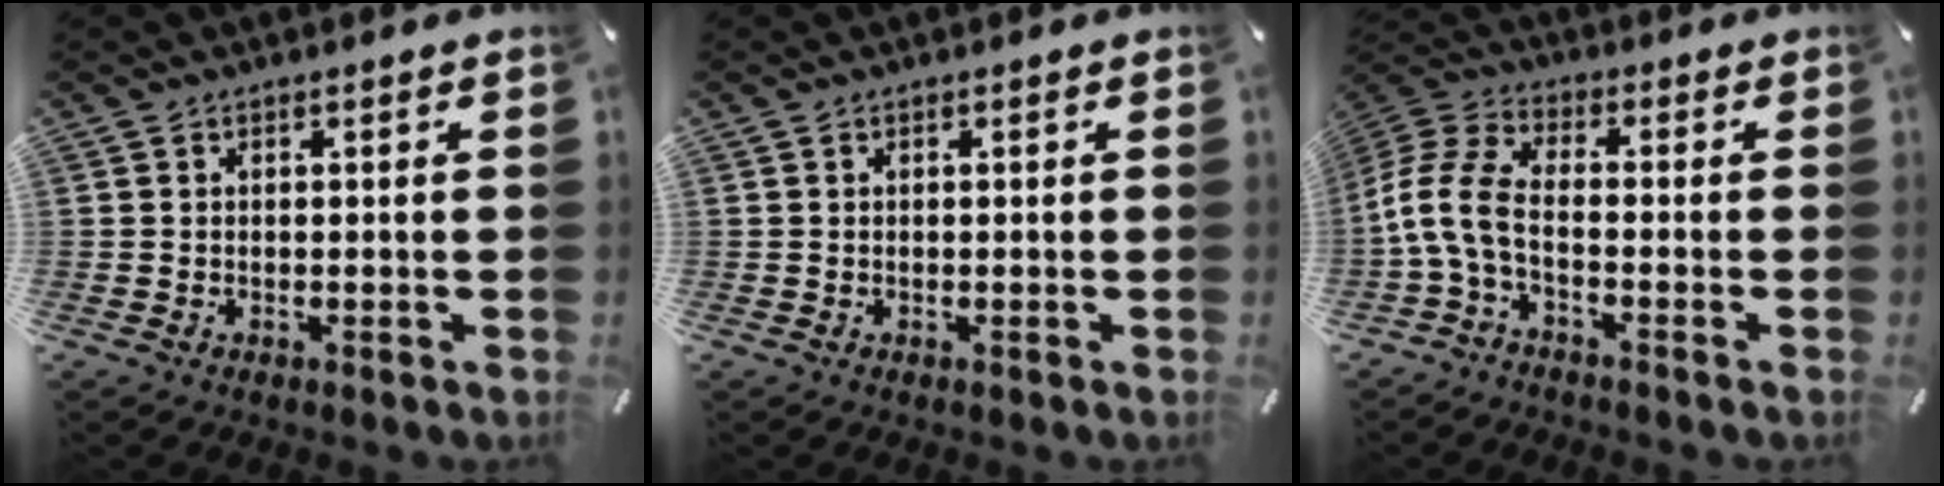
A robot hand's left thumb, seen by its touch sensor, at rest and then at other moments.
{"total": 0.0}
{"total": 8.5, "force": [-2.6, 4.3, 6.8], "torque": [-0.155, -0.003, -0.049]}